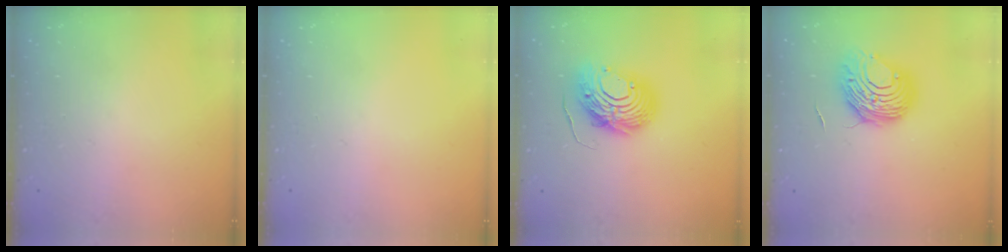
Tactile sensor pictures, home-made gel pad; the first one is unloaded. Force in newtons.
{"total": 0.0}
{"total": 12.0, "press": 11.9, "slide": 1.3}
{"total": 9.6, "press": 9.5, "slide": 0.7}